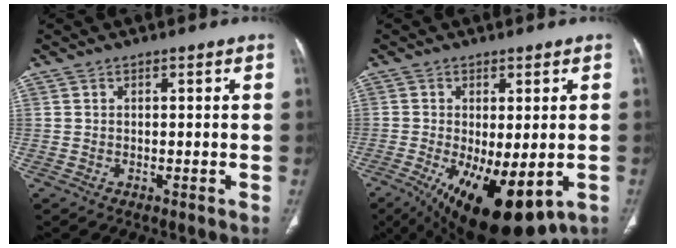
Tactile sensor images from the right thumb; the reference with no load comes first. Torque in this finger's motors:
{"motor_torque": [0.10, 1.33, 0.07, -0.24, 0.16]}